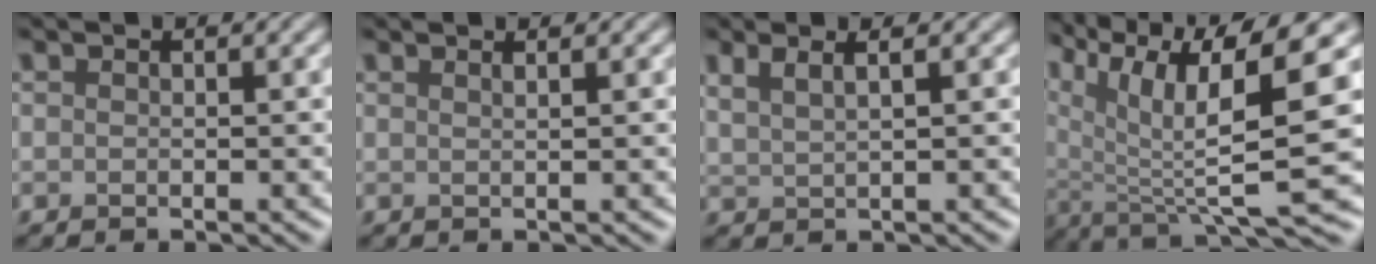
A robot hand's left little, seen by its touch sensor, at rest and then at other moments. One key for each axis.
{"total": 1.7, "fx": 1.0, "fy": 0.7, "fz": 1.1, "tx": 0.000, "ty": 0.001, "tz": -0.005}
{"total": 2.9, "fx": 1.8, "fy": 1.0, "fz": 2.1, "tx": -0.019, "ty": 0.004, "tz": 0.017}
{"total": 11.8, "fx": 4.4, "fy": 3.9, "fz": 10.2, "tx": -0.203, "ty": -0.003, "tz": 0.094}